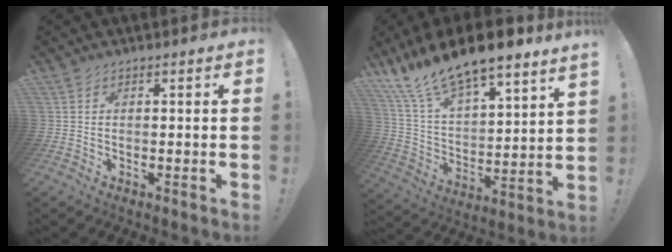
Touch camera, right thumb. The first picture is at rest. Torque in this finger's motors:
{"motor_torque": [-0.70, 2.63, 1.26, 1.25, 0.16]}